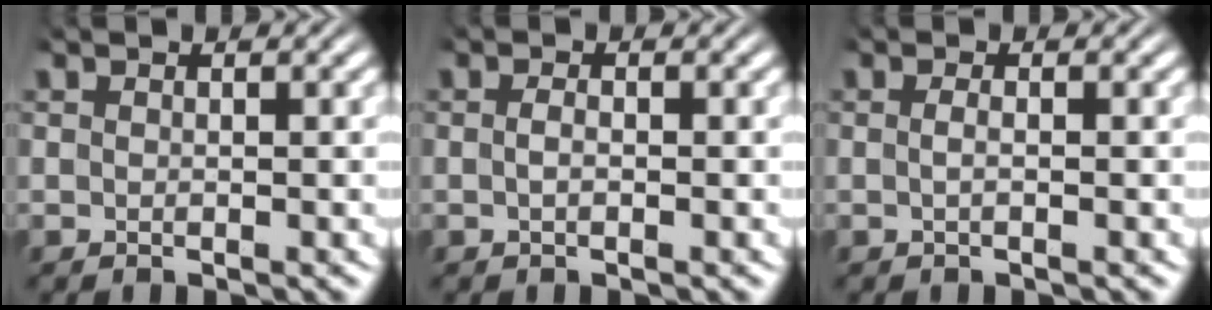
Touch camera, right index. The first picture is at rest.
{"total": 0.9, "force": [-0.5, 0.1, 0.7], "torque": [-0.019, -0.007, -0.007]}
{"total": 0.9, "force": [-0.5, -0.2, 0.7], "torque": [-0.019, -0.007, -0.006]}